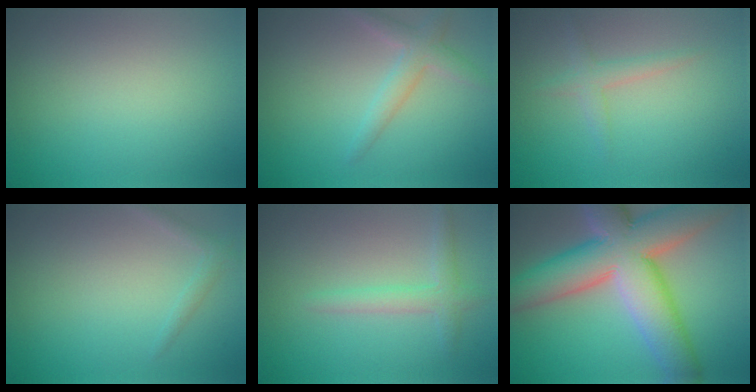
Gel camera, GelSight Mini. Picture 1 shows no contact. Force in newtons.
{"total": 2.4, "press": 2.4, "slide": 0.1}
{"total": 1.7, "press": 1.7, "slide": 0.1}
{"total": 1.1, "press": 1.1, "slide": 0.1}
{"total": 2.1, "press": 2.1, "slide": 0.2}
{"total": 13.2, "press": 13.1, "slide": 0.9}